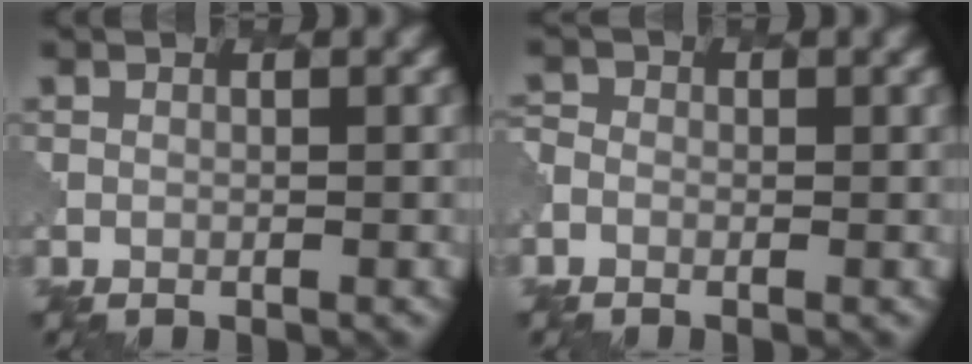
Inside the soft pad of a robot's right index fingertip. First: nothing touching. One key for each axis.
{"total": 1.2, "fx": -0.5, "fy": 1.0, "fz": 0.3, "tx": -0.009, "ty": -0.003, "tz": -0.016}